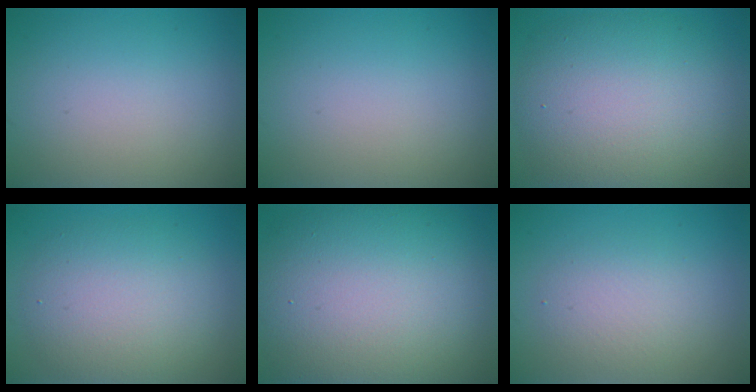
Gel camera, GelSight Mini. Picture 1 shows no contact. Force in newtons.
{"total": 0.0}
{"total": 10.7, "press": 10.7, "slide": 0.4}
{"total": 5.9, "press": 5.8, "slide": 0.5}
{"total": 15.4, "press": 15.4, "slide": 0.5}
{"total": 2.9, "press": 2.9, "slide": 0.2}